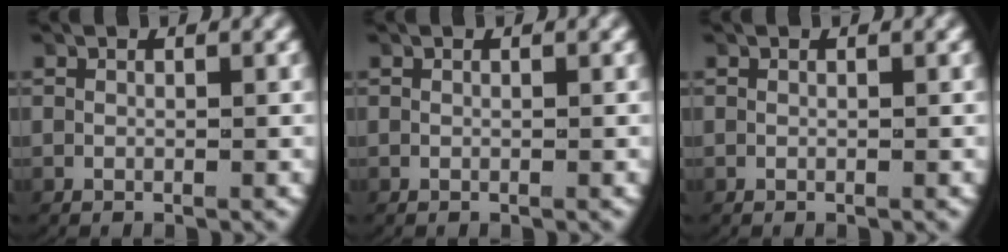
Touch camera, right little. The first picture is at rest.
{"total": 0.0}
{"total": 0.0}